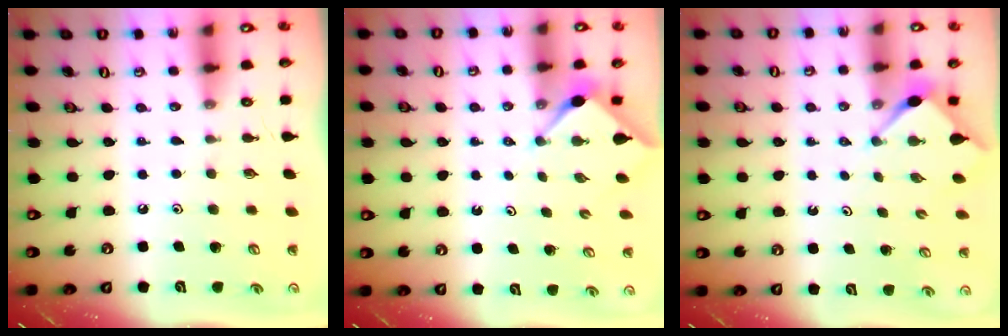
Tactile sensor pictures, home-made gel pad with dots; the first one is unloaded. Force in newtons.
{"total": 2.9, "press": 2.9, "slide": 0.4}
{"total": 2.8, "press": 2.8, "slide": 0.3}